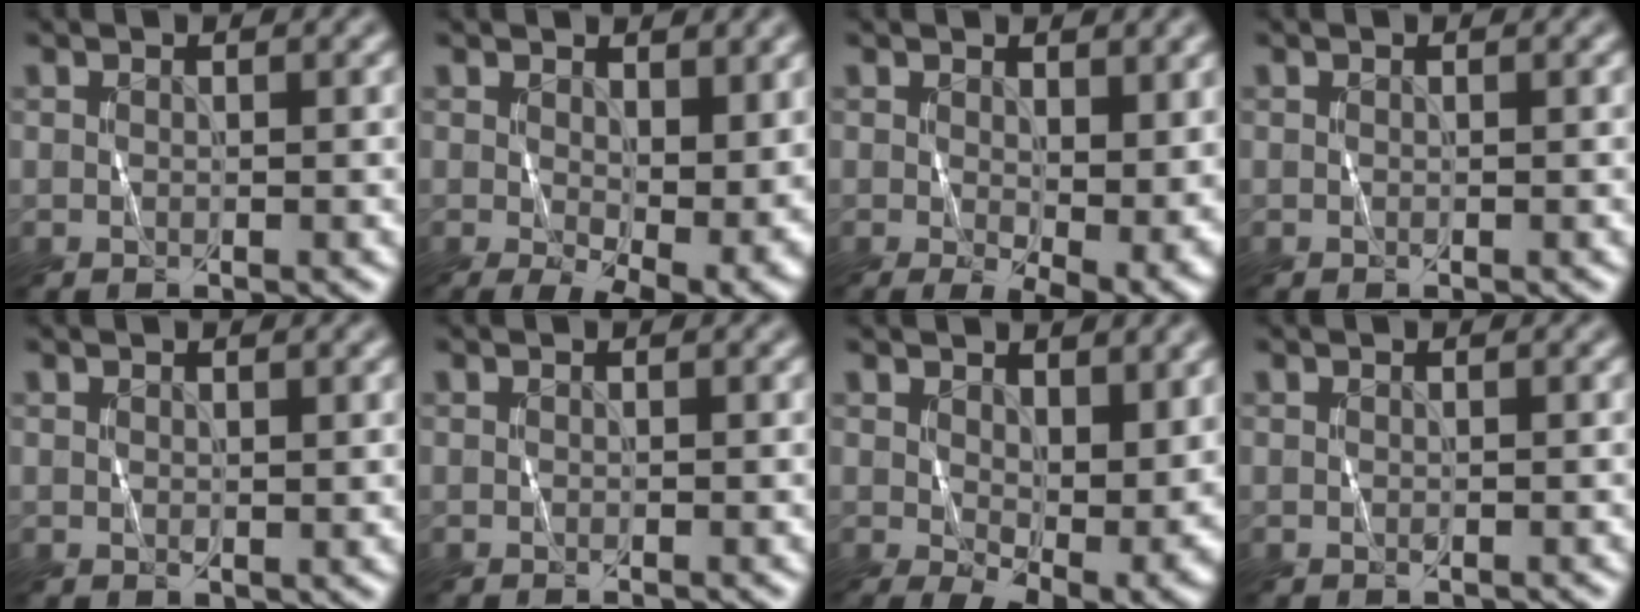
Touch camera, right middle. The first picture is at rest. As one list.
[{"total": 7.7, "force": [-0.2, 4.0, 6.6], "torque": [-0.106, -0.025, 0.010]}, {"total": 6.1, "force": [-0.2, 2.8, 5.4], "torque": [-0.088, -0.022, 0.007]}, {"total": 0.0}, {"total": 0.7, "force": [0.5, 0.4, 0.3], "torque": [-0.005, -0.002, 0.010]}, {"total": 0.0}, {"total": 8.3, "force": [0.6, 4.5, 6.9], "torque": [-0.120, -0.025, 0.024]}, {"total": 0.0}]